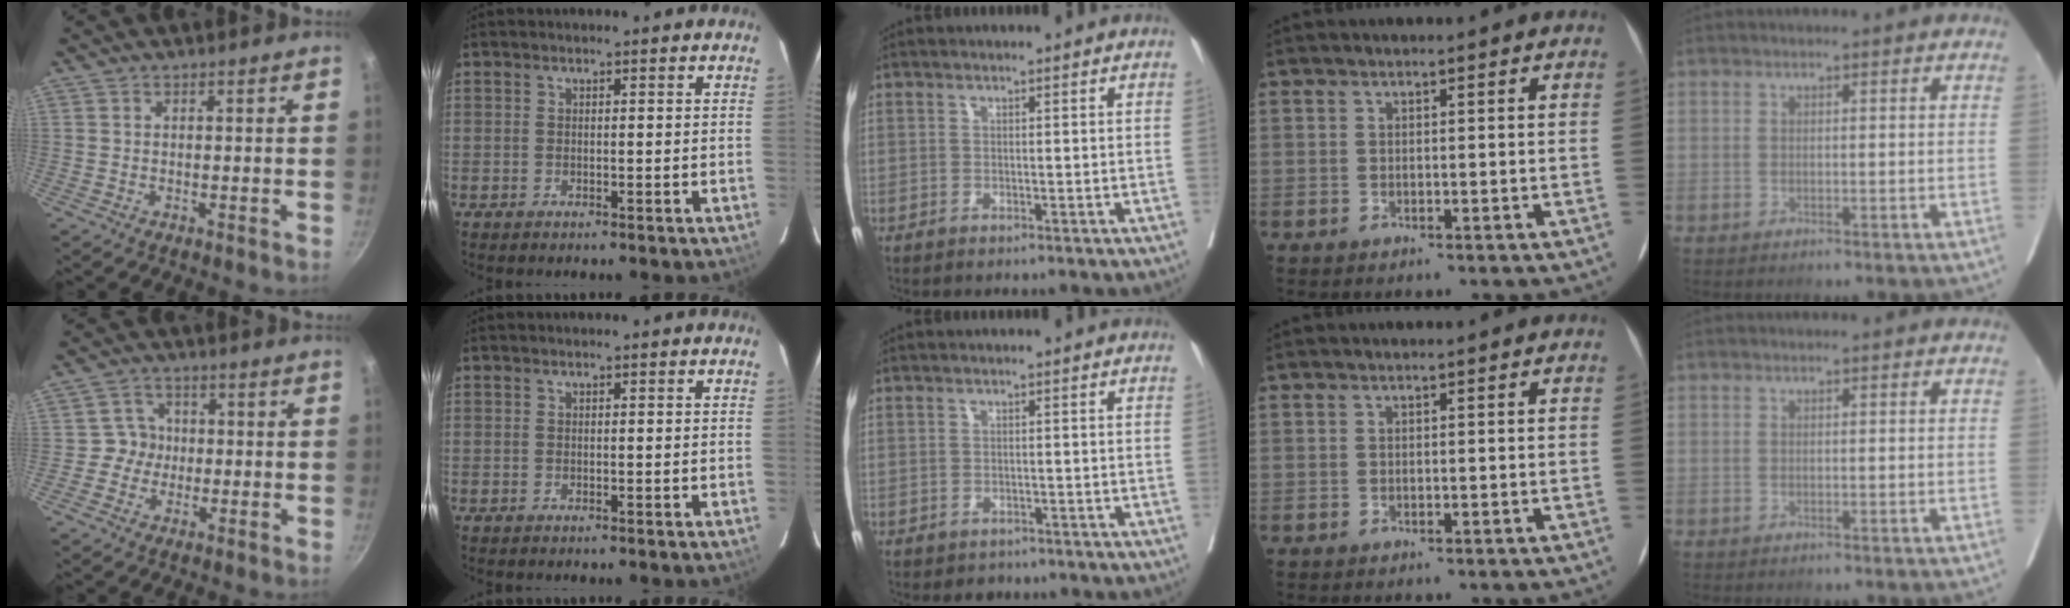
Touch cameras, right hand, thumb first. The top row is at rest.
{"thumb": {"total": 4.4, "force": [-0.5, 4.2, 1.0], "torque": [0.015, 0.013, -0.018]}, "middle": {"total": 1.6, "force": [-1.2, 1.1, 0.2], "torque": [-0.004, 0.001, -0.015]}}